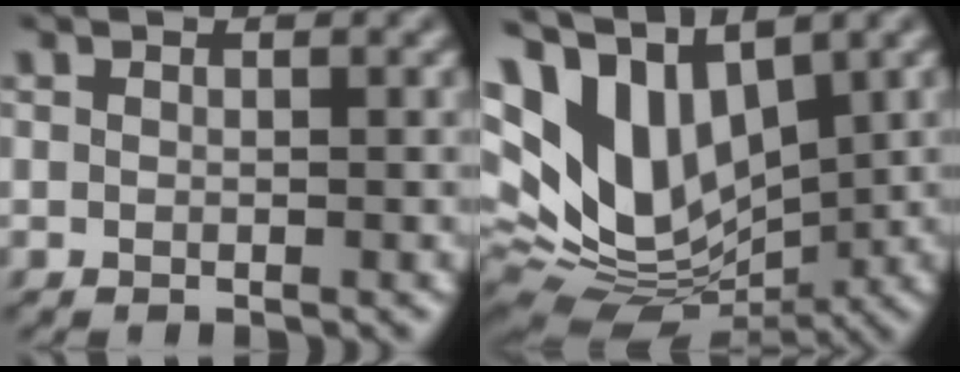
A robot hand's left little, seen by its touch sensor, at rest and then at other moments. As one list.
[{"total": 11.7, "force": [3.5, 7.1, 8.6], "torque": [-0.187, 0.003, 0.065]}]